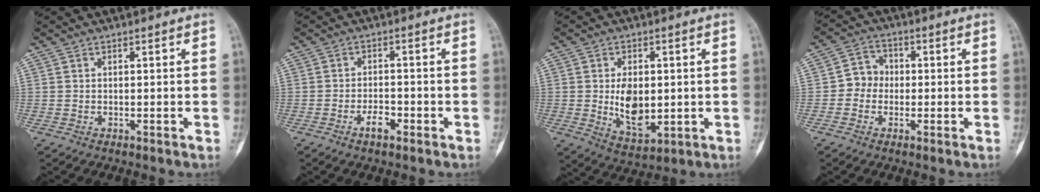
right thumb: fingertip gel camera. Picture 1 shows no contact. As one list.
[{"total": 3.5, "force": [-1.9, 1.5, 2.5], "torque": [-0.038, 0.012, -0.035]}, {"total": 9.7, "force": [-0.1, 5.9, 7.7], "torque": [-0.104, -0.013, 0.012]}, {"total": 4.9, "force": [-0.7, 4.4, 1.9], "torque": [-0.004, 0.015, -0.026]}]